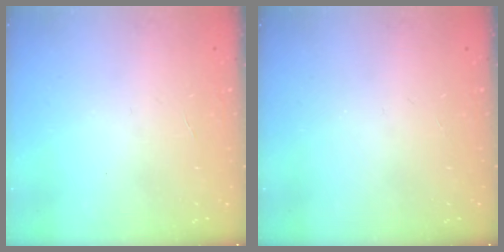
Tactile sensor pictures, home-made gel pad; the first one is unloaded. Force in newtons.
{"total": 0.0}